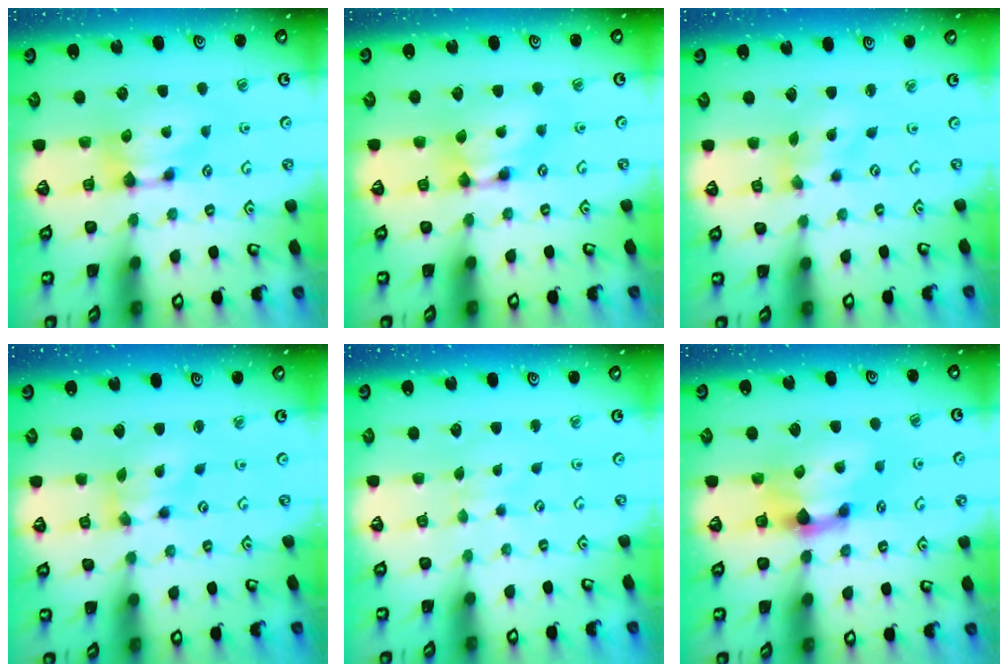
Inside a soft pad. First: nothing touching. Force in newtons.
{"total": 1.5, "press": 1.5, "slide": 0.1}
{"total": 1.9, "press": 1.5, "slide": 1.2}
{"total": 2.9, "press": 2.4, "slide": 1.6}
{"total": 3.1, "press": 3.1, "slide": 0.1}
{"total": 2.4, "press": 1.6, "slide": 1.7}